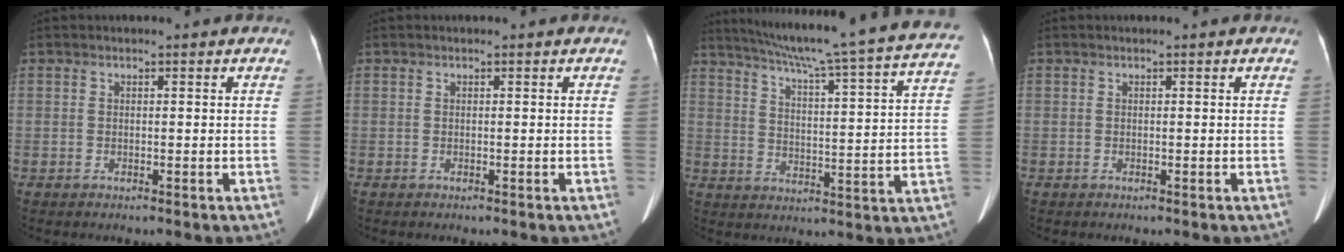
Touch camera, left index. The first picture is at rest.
{"total": 0.0}
{"total": 27.3, "force": [23.7, -0.2, 13.6], "torque": [-0.213, -0.051, 0.299]}
{"total": 0.0}